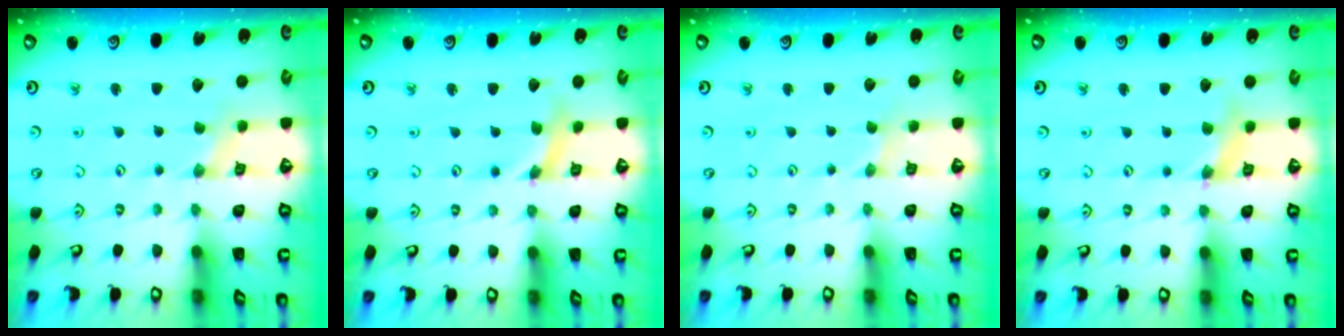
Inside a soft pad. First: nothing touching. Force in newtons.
{"total": 3.5, "press": 3.5, "slide": 0.5}
{"total": 0.0}
{"total": 6.2, "press": 6.2, "slide": 0.6}